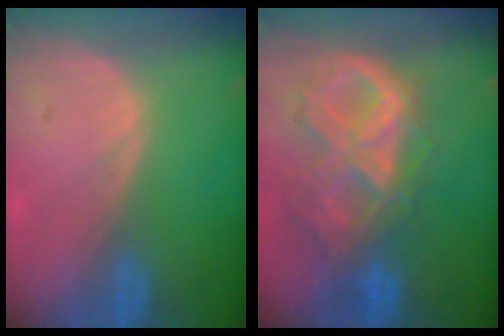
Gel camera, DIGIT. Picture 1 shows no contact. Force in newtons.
{"total": 10.6, "press": 9.0, "slide": 5.7}